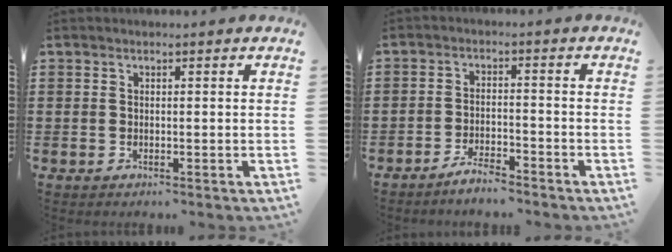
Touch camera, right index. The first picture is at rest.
{"total": 3.4, "force": [-3.3, 0.2, 0.8], "torque": [-0.017, 0.006, -0.065]}